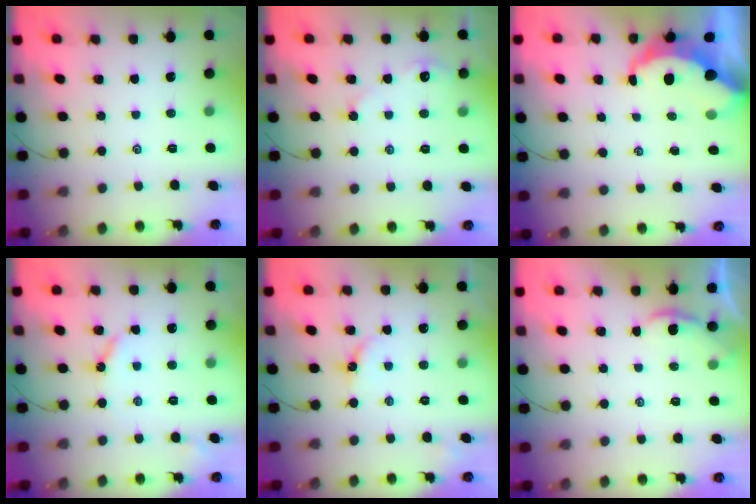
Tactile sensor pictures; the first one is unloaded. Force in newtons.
{"total": 2.8, "press": 2.8, "slide": 0.4}
{"total": 5.9, "press": 5.9, "slide": 0.6}
{"total": 4.3, "press": 4.2, "slide": 0.5}
{"total": 4.6, "press": 4.5, "slide": 0.4}
{"total": 0.9, "press": 0.9, "slide": 0.1}